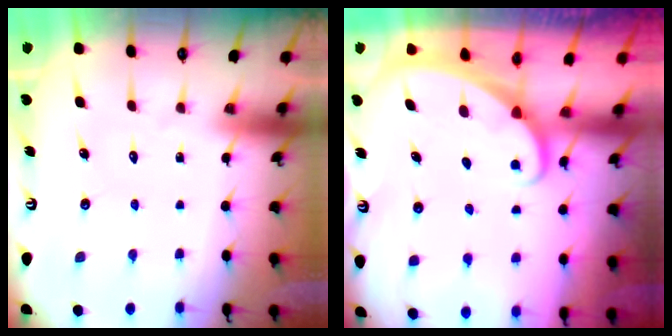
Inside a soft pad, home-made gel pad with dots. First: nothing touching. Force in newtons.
{"total": 1.3, "press": 1.3, "slide": 0.0}